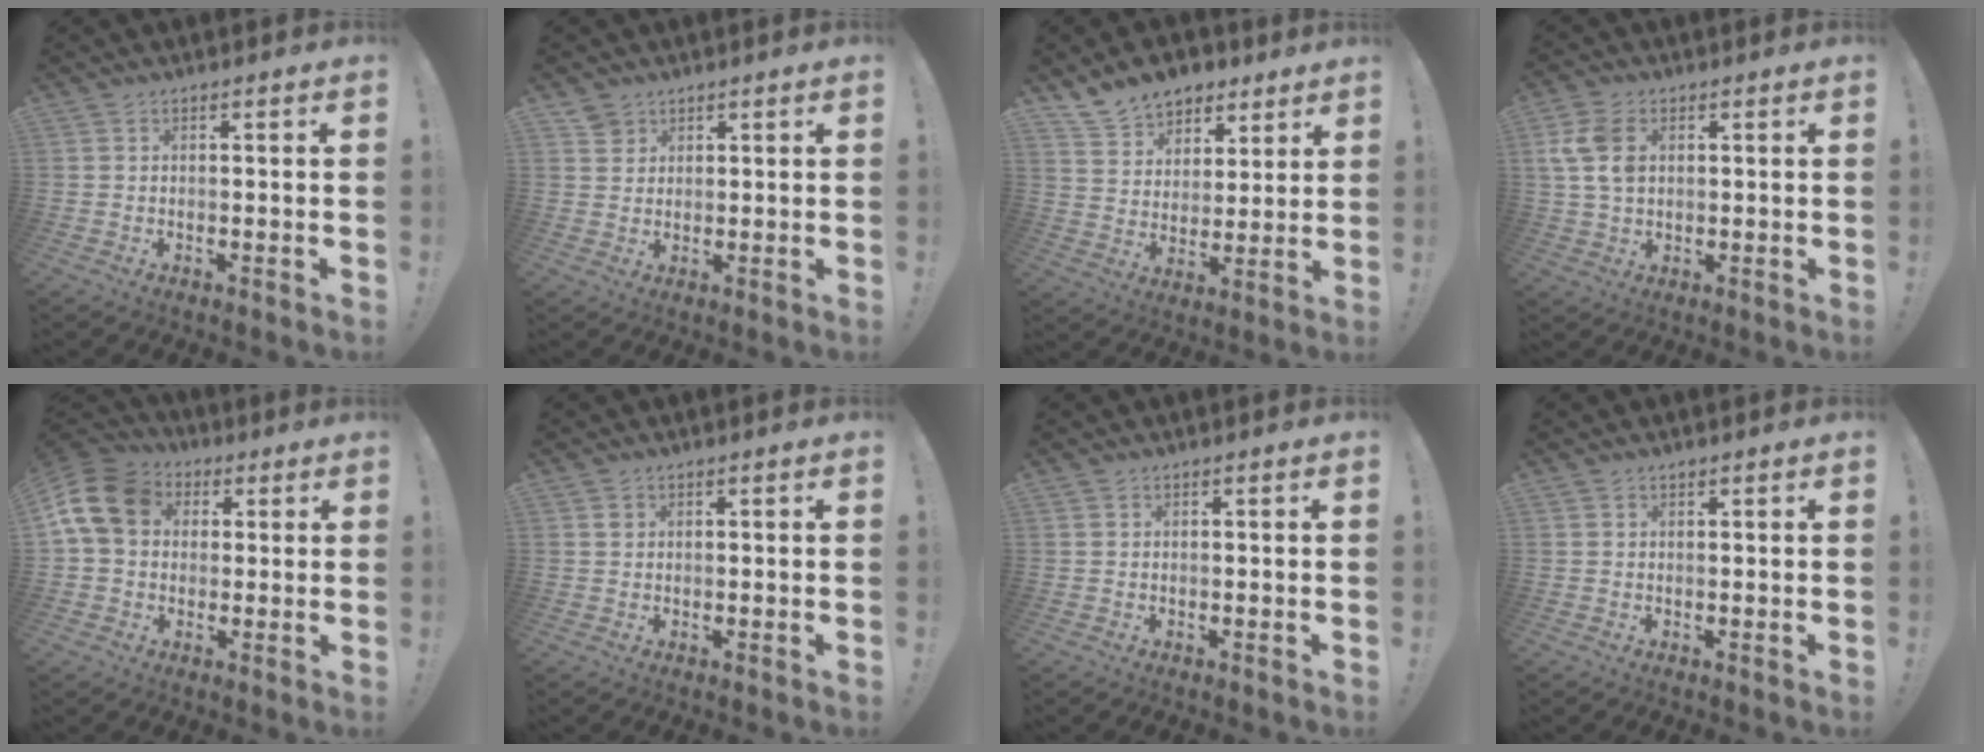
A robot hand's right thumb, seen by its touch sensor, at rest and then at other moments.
{"total": 3.1, "force": [2.4, 2.1, 0.1], "torque": [0.006, -0.010, 0.043]}
{"total": 12.3, "force": [9.2, 7.6, 2.9], "torque": [-0.046, -0.069, 0.177]}
{"total": 9.1, "force": [2.2, 6.1, 6.3], "torque": [-0.127, 0.006, 0.043]}
{"total": 14.0, "force": [3.1, 11.0, 8.1], "torque": [-0.145, -0.001, 0.065]}
{"total": 0.7, "force": [0.3, 0.6, 0.0], "torque": [0.005, -0.001, 0.005]}
{"total": 0.0}
{"total": 0.5, "force": [0.4, 0.3, 0.1], "torque": [0.005, -0.002, 0.007]}